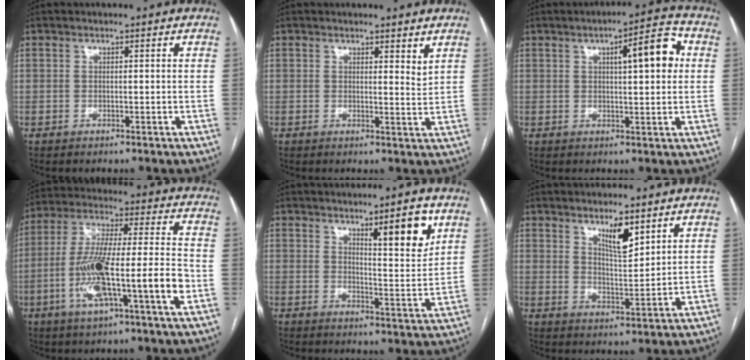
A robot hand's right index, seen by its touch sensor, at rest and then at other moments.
{"total": 2.7, "force": [2.3, 0.5, 1.2], "torque": [-0.021, -0.016, 0.028]}
{"total": 8.2, "force": [2.0, 1.7, 7.7], "torque": [-0.109, 0.018, 0.026]}
{"total": 16.0, "force": [-4.9, 0.9, 15.2], "torque": [-0.284, 0.005, -0.087]}
{"total": 8.0, "force": [4.7, 1.0, 6.4], "torque": [-0.093, -0.015, 0.069]}
{"total": 5.6, "force": [3.6, 1.2, 4.1], "torque": [-0.077, -0.007, 0.066]}